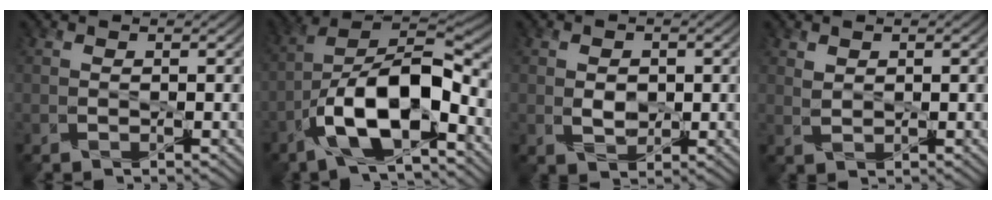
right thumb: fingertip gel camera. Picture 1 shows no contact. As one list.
[{"total": 13.1, "force": [-5.8, 4.8, 10.7], "torque": [-0.191, 0.001, -0.115]}, {"total": 2.5, "force": [0.0, 1.8, 1.7], "torque": [-0.037, -0.001, 0.002]}, {"total": 1.7, "force": [1.4, 0.7, 0.7], "torque": [-0.028, 0.001, 0.026]}]